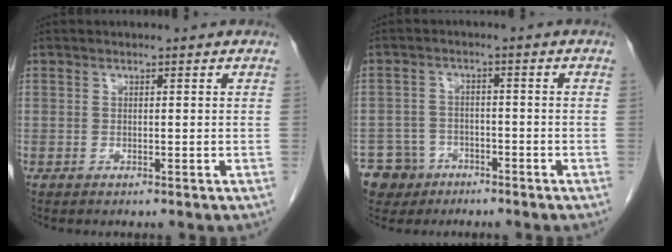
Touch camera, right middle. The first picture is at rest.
{"total": 6.2, "force": [-4.0, 4.8, 0.4], "torque": [-0.008, 0.005, -0.066]}